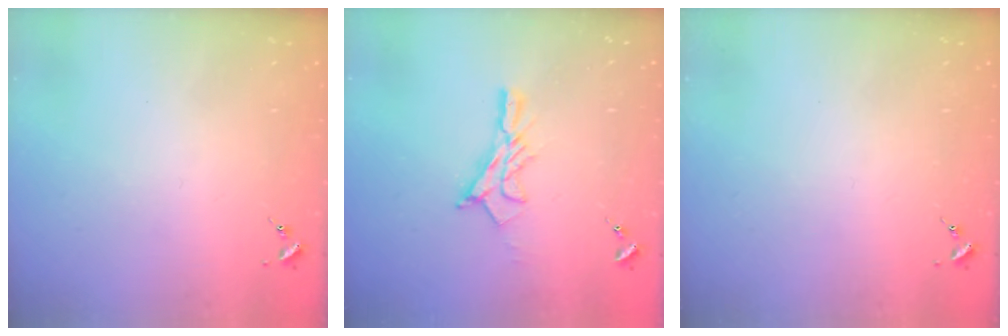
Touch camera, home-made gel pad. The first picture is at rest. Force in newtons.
{"total": 11.6, "press": 11.6, "slide": 0.9}
{"total": 0.0}